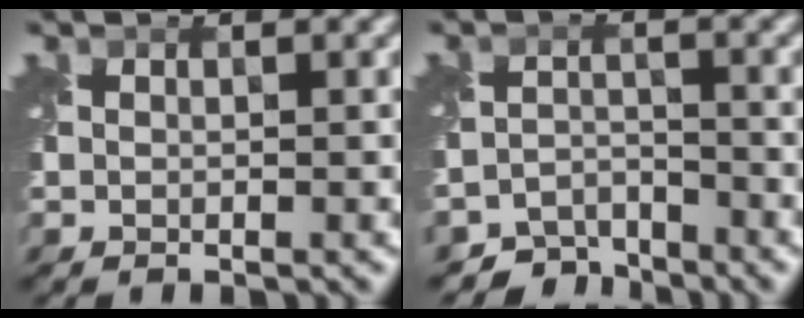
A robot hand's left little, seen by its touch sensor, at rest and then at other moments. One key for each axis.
{"total": 4.0, "fx": -3.7, "fy": 1.3, "fz": 0.1, "tx": 0.007, "ty": -0.008, "tz": -0.070}